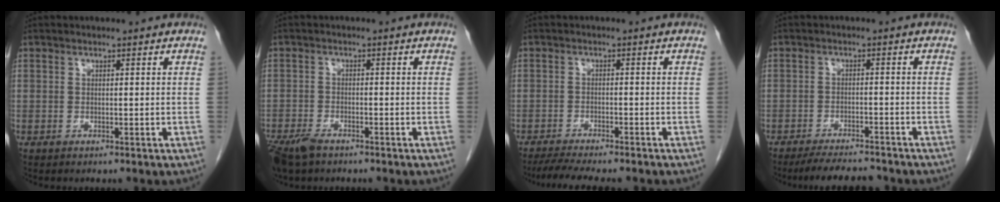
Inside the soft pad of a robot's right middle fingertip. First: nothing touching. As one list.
[{"total": 6.3, "force": [-4.6, 2.5, 3.4], "torque": [-0.066, -0.011, -0.081]}, {"total": 9.0, "force": [-7.8, 1.1, 4.4], "torque": [-0.063, -0.012, -0.119]}, {"total": 7.4, "force": [-6.8, 1.1, 2.6], "torque": [-0.038, -0.009, -0.107]}]